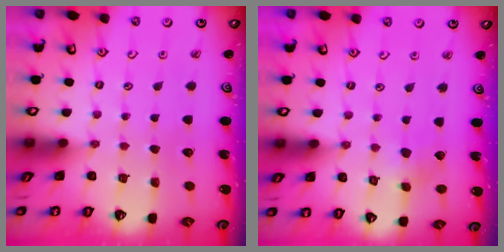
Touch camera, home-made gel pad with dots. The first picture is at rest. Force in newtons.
{"total": 3.0, "press": 3.0, "slide": 0.3}